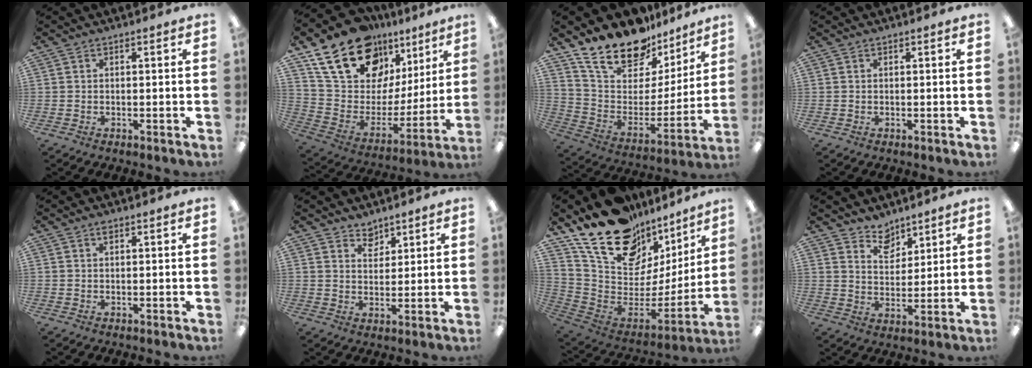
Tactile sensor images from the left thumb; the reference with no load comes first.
{"total": 21.5, "force": [15.1, 11.8, 9.8], "torque": [-0.180, -0.092, 0.273]}
{"total": 19.5, "force": [16.1, 8.7, 6.7], "torque": [-0.140, -0.117, 0.295]}
{"total": 0.0}
{"total": 0.9, "force": [0.6, 0.4, 0.6], "torque": [-0.014, 0.003, 0.011]}
{"total": 4.2, "force": [3.6, 2.2, 0.1], "torque": [0.003, -0.021, 0.065]}
{"total": 22.2, "force": [15.2, 12.5, 10.2], "torque": [-0.157, -0.112, 0.286]}
{"total": 6.6, "force": [5.6, 3.4, 0.6], "torque": [-0.011, -0.039, 0.105]}